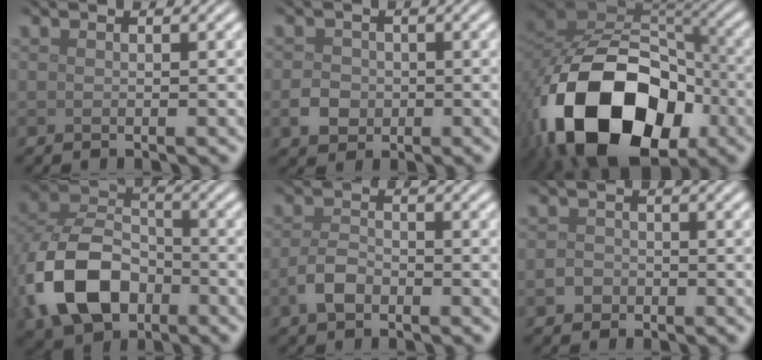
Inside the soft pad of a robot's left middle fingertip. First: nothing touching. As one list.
[{"total": 2.4, "force": [-0.7, 2.1, 1.0], "torque": [-0.015, -0.001, -0.015]}, {"total": 17.3, "force": [-7.4, 11.0, 11.1], "torque": [-0.192, -0.029, -0.126]}, {"total": 10.6, "force": [-3.7, 7.3, 6.7], "torque": [-0.150, -0.006, -0.074]}, {"total": 2.5, "force": [-1.3, 1.4, 1.5], "torque": [-0.031, 0.003, -0.030]}, {"total": 1.6, "force": [-0.8, 1.3, 0.5], "torque": [-0.003, 0.001, -0.019]}]